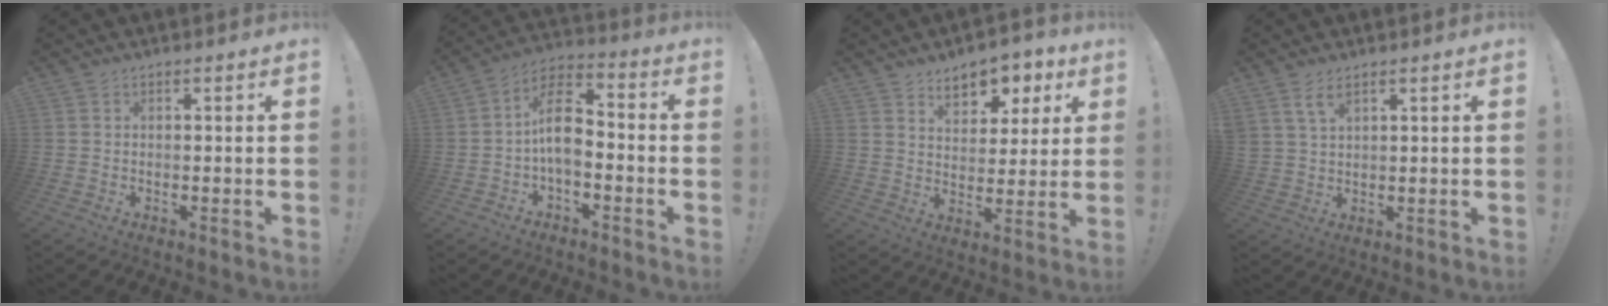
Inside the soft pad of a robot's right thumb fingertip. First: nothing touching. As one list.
[{"total": 11.8, "force": [-0.5, 7.9, 8.8], "torque": [-0.155, 0.019, -0.006]}, {"total": 8.9, "force": [5.7, 5.7, 3.7], "torque": [-0.038, -0.042, 0.102]}, {"total": 4.4, "force": [2.9, 1.6, 3.0], "torque": [-0.058, -0.011, 0.053]}]